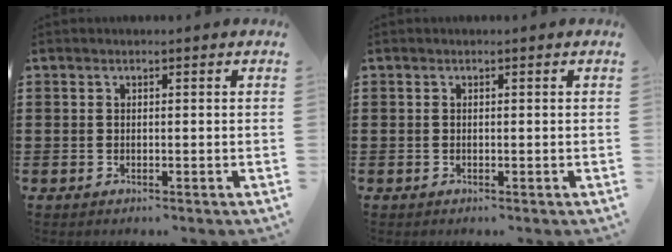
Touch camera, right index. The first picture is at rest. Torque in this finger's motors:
{"motor_torque": [0.00, 0.00, 0.00, 0.00]}